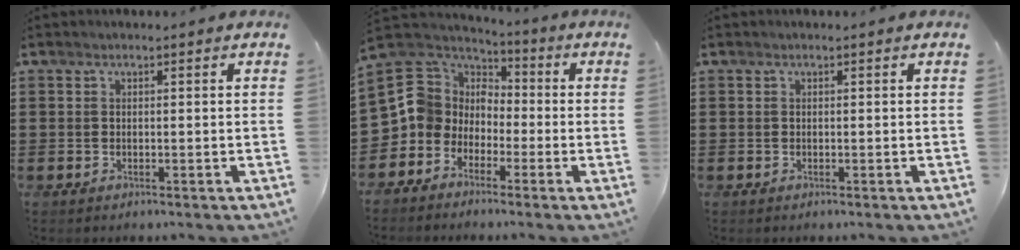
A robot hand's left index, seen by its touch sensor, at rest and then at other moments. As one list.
[{"total": 7.3, "force": [-0.6, 7.0, 1.7], "torque": [-0.095, -0.021, -0.019]}, {"total": 0.0}]